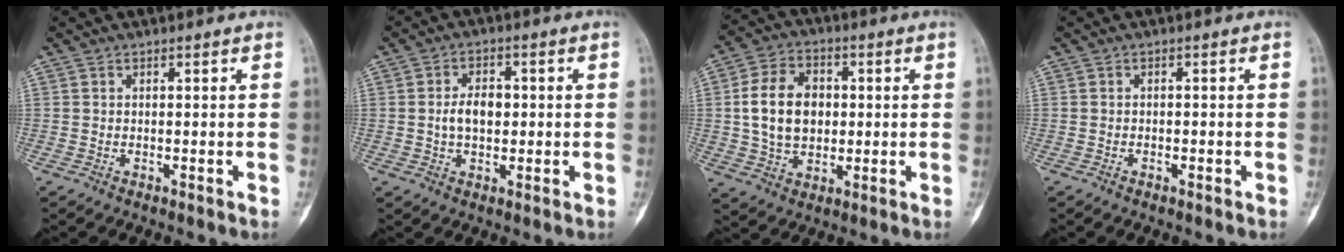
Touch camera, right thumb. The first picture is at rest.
{"total": 5.7, "force": [0.1, 3.7, 4.4], "torque": [-0.067, 0.009, -0.001]}
{"total": 12.4, "force": [0.8, 9.0, 8.4], "torque": [-0.130, 0.009, 0.016]}
{"total": 1.0, "force": [-0.4, 0.6, 0.7], "torque": [-0.014, 0.006, -0.006]}